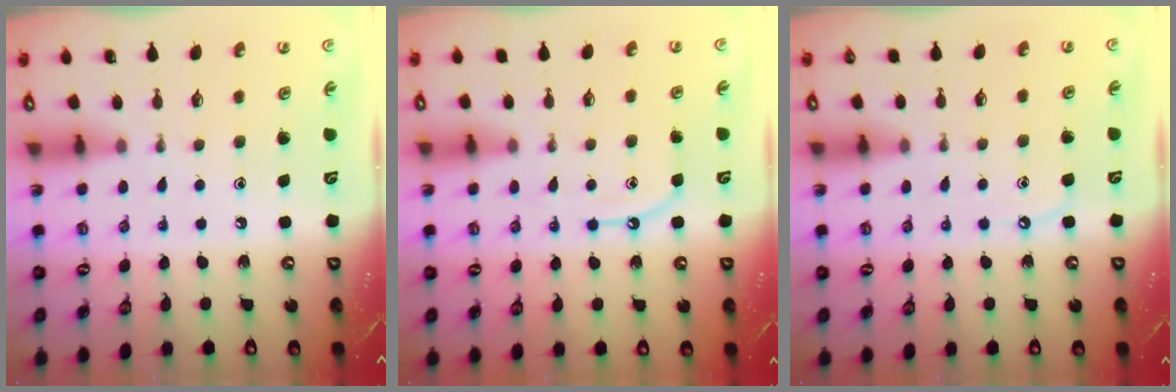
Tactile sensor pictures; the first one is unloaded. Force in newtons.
{"total": 7.6, "press": 7.5, "slide": 0.8}
{"total": 4.5, "press": 4.4, "slide": 0.6}